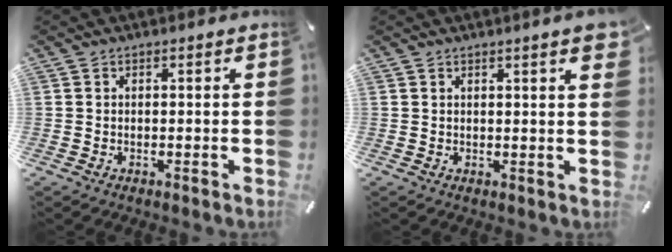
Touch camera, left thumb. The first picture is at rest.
{"total": 3.3, "force": [1.7, 0.4, 2.7], "torque": [-0.046, -0.003, 0.028]}